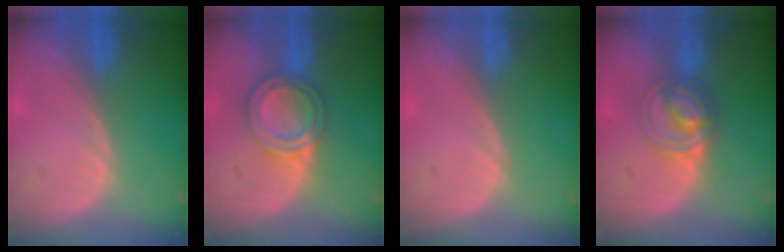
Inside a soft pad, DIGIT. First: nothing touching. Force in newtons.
{"total": 6.2, "press": 5.4, "slide": 3.0}
{"total": 0.0}
{"total": 5.9, "press": 5.4, "slide": 2.2}